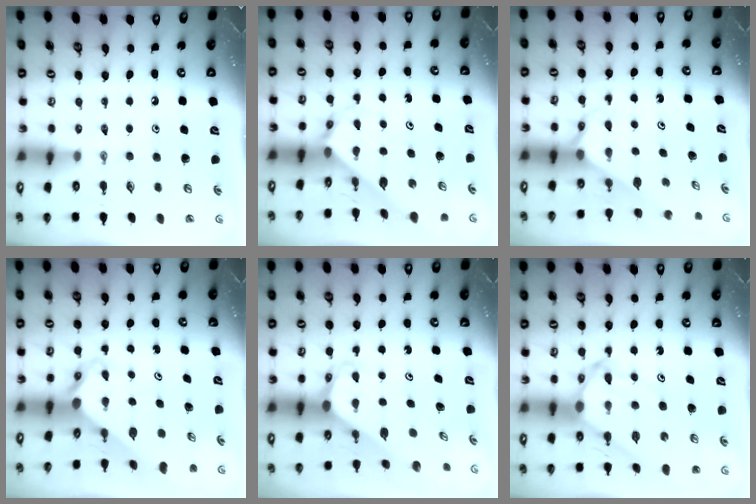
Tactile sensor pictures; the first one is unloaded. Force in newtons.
{"total": 2.8, "press": 2.8, "slide": 0.1}
{"total": 2.5, "press": 2.5, "slide": 0.2}
{"total": 3.4, "press": 3.4, "slide": 0.4}
{"total": 2.5, "press": 2.5, "slide": 0.2}
{"total": 7.9, "press": 7.8, "slide": 0.8}